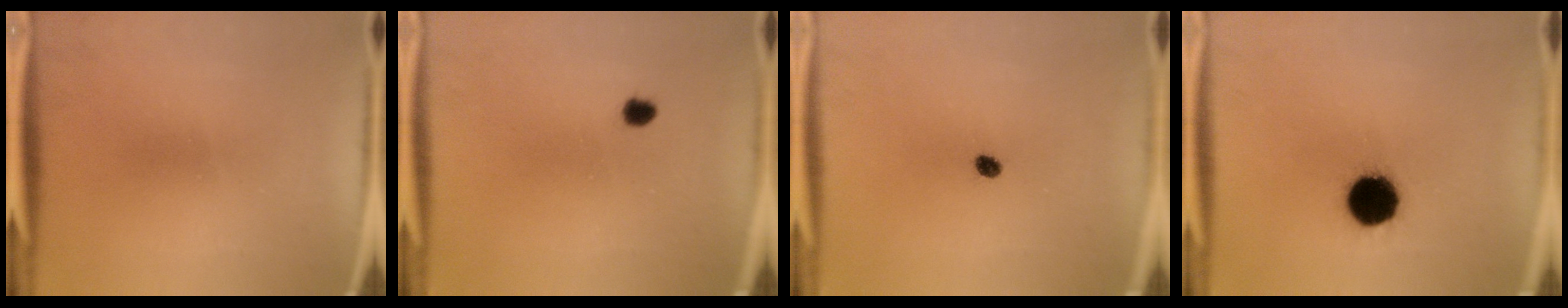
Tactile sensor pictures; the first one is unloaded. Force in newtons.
{"total": 1.7}
{"total": 1.7}
{"total": 14.3}